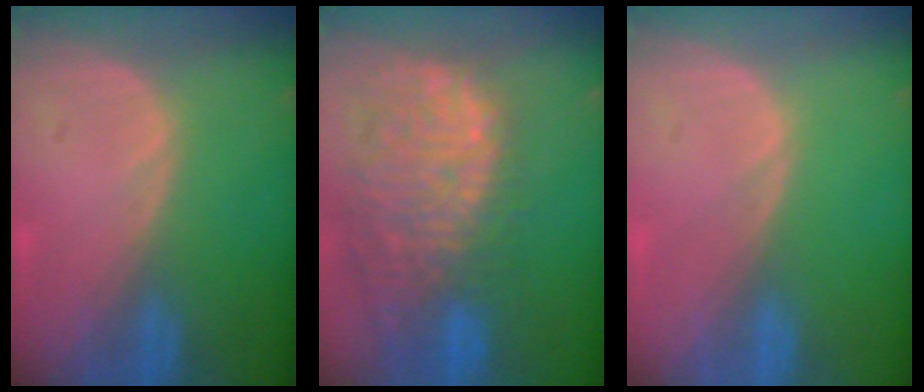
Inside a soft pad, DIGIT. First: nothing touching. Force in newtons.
{"total": 13.8, "press": 11.6, "slide": 7.5}
{"total": 0.0}